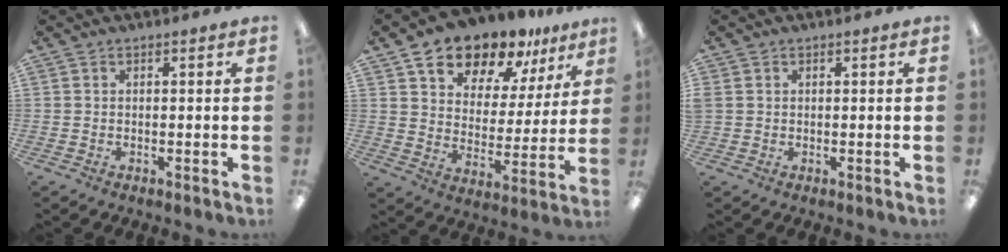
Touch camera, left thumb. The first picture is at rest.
{"total": 14.3, "force": [11.9, 6.5, 4.5], "torque": [-0.081, -0.085, 0.219]}
{"total": 1.2, "force": [0.2, 1.1, 0.2], "torque": [-0.005, 0.004, 0.003]}